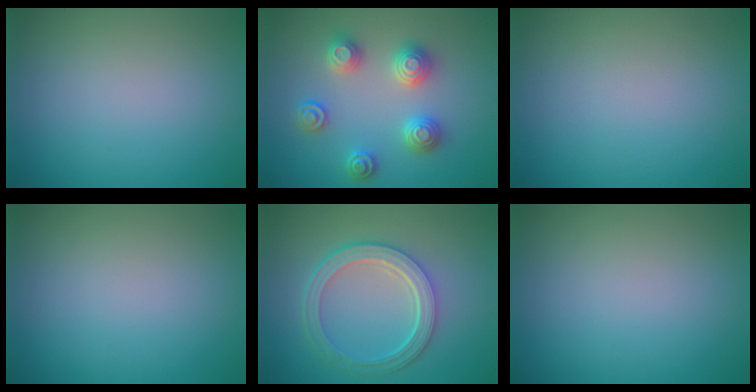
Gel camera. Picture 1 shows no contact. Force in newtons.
{"total": 3.5, "press": 3.5, "slide": 0.6}
{"total": 0.0}
{"total": 0.0}
{"total": 5.1, "press": 3.7, "slide": 3.5}
{"total": 0.0}